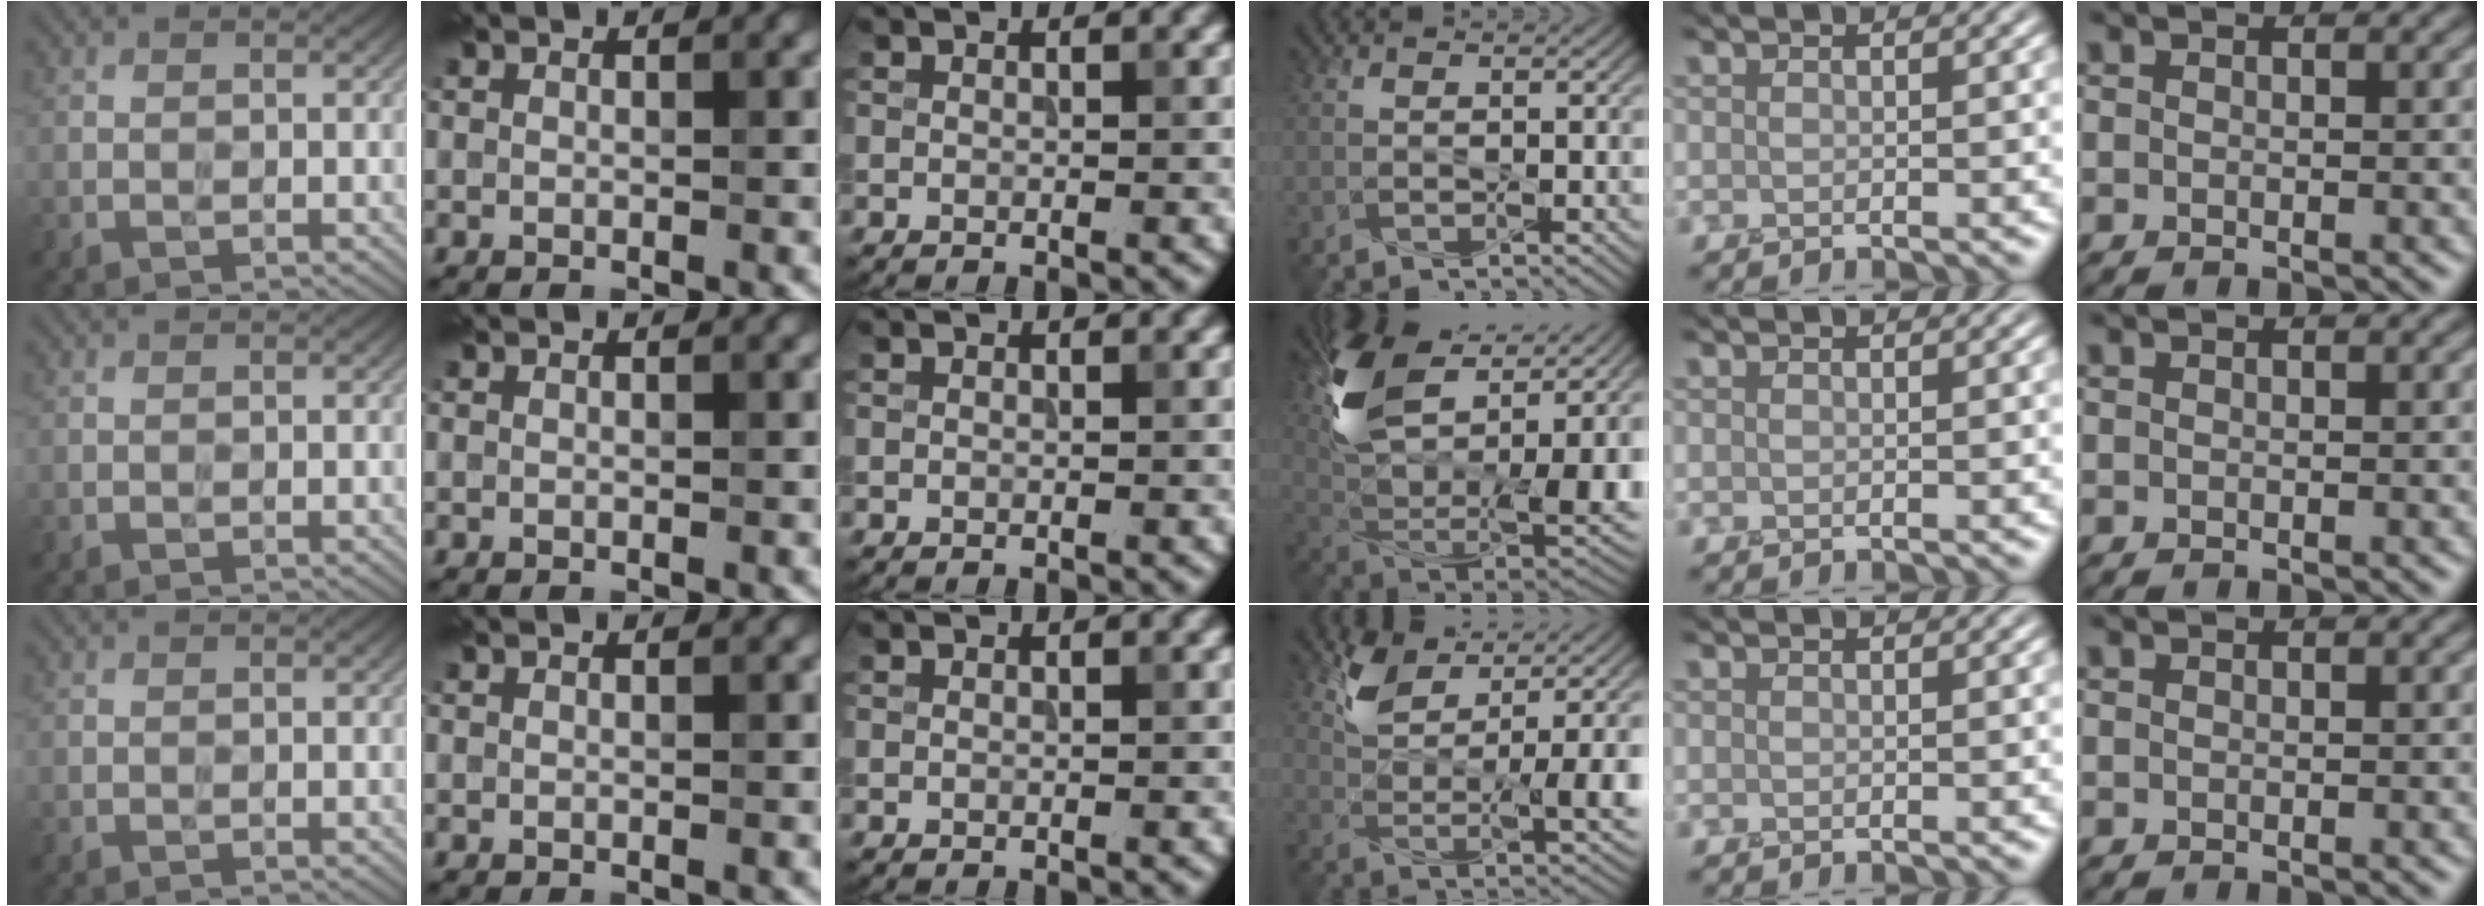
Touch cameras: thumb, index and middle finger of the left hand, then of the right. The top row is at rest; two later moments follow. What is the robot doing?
{"motion": "squeeze", "object": "paper clamp"}